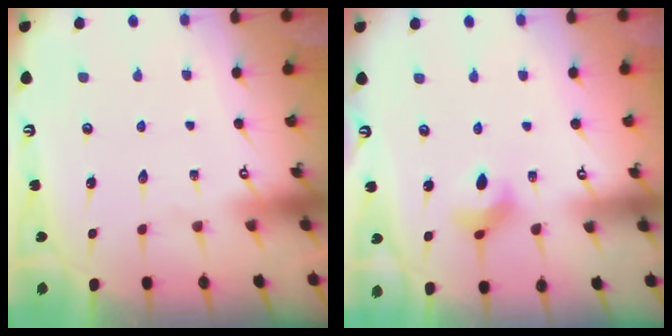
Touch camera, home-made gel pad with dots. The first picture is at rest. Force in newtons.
{"total": 4.8, "press": 4.7, "slide": 0.7}